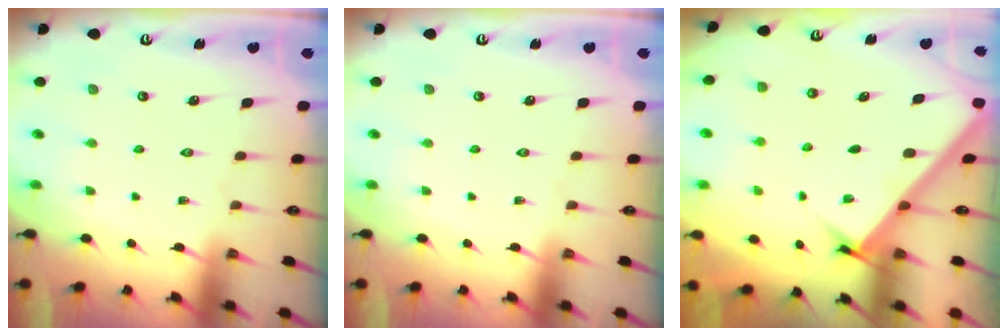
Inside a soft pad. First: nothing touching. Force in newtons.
{"total": 0.0}
{"total": 2.9, "press": 2.9, "slide": 0.1}